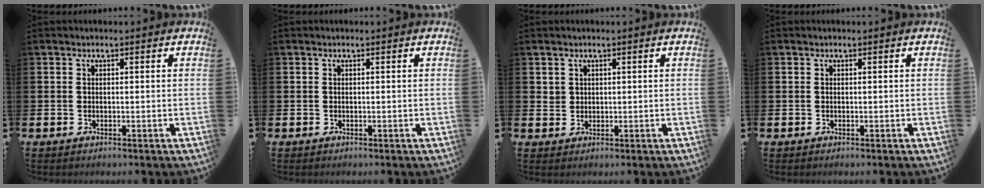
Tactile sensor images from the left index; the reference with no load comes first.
{"total": 0.0}
{"total": 1.6, "force": [1.2, 1.0, 0.1], "torque": [0.006, 0.001, 0.021]}
{"total": 0.0}